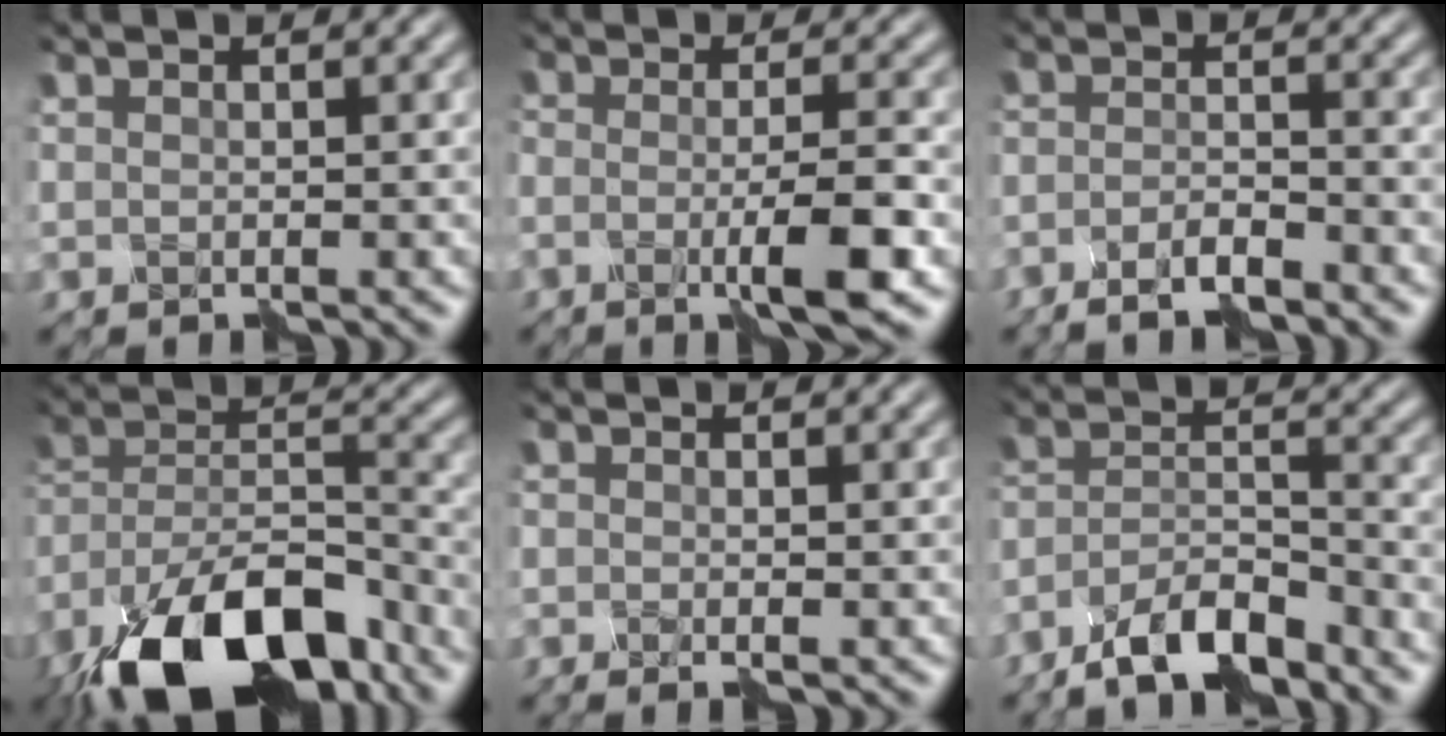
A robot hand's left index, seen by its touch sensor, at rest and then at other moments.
{"total": 4.5, "force": [-1.9, 0.8, 4.0], "torque": [-0.065, -0.005, -0.040]}
{"total": 3.0, "force": [-2.6, 0.4, 1.5], "torque": [-0.020, 0.005, -0.054]}
{"total": 16.0, "force": [-11.6, 6.4, 9.0], "torque": [-0.182, -0.009, -0.200]}
{"total": 0.8, "force": [-0.7, 0.0, 0.5], "torque": [-0.002, 0.002, -0.014]}
{"total": 6.9, "force": [-5.8, 1.6, 3.4], "torque": [-0.058, 0.002, -0.109]}